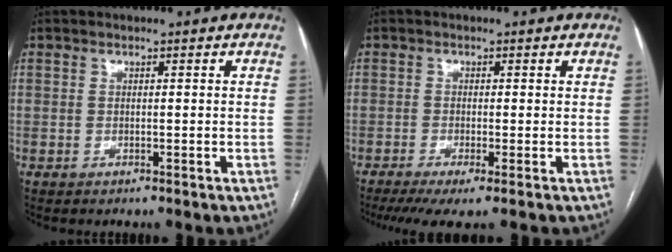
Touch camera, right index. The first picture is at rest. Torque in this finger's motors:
{"motor_torque": [1.11, -0.96, 0.29, 0.06]}